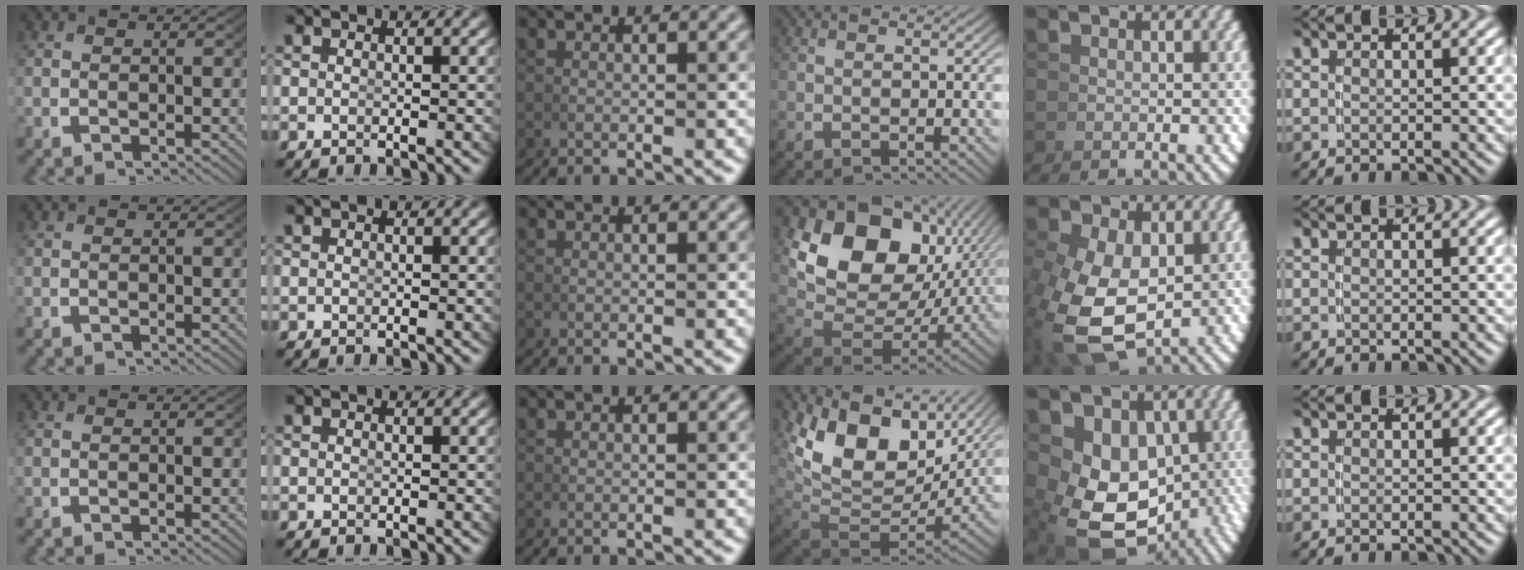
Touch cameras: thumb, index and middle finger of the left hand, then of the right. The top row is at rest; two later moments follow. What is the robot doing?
{"motion": "grasp_and_lifting", "object": "coin"}